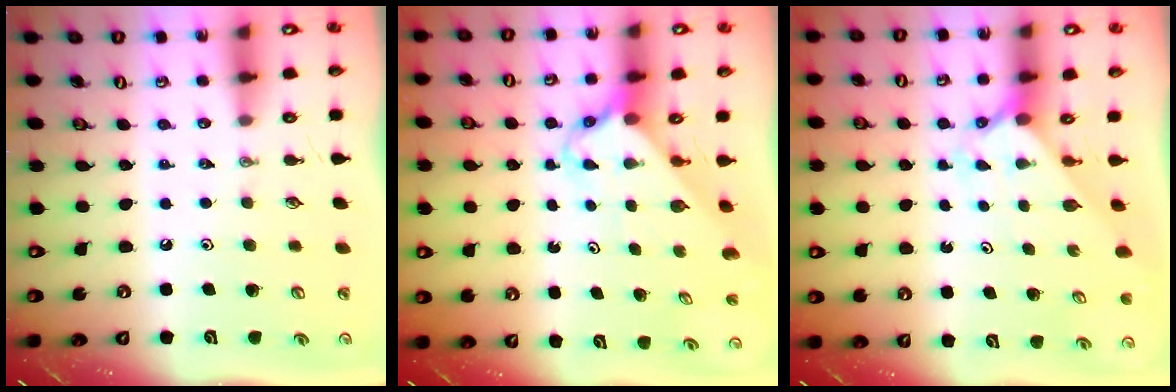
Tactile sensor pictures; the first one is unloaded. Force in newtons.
{"total": 2.8, "press": 2.8, "slide": 0.2}
{"total": 2.0, "press": 2.0, "slide": 0.2}